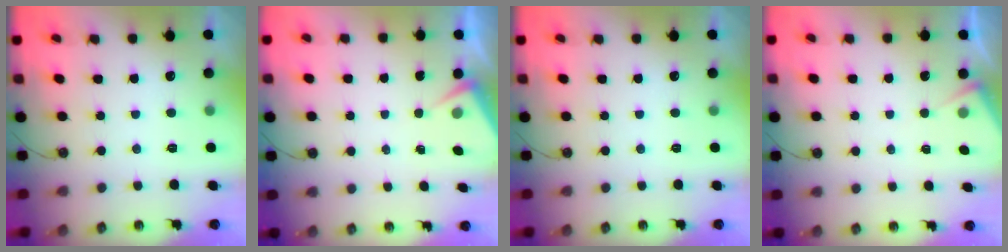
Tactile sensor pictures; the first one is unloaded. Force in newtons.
{"total": 3.1, "press": 3.1, "slide": 0.4}
{"total": 0.0}
{"total": 3.5, "press": 3.5, "slide": 0.6}